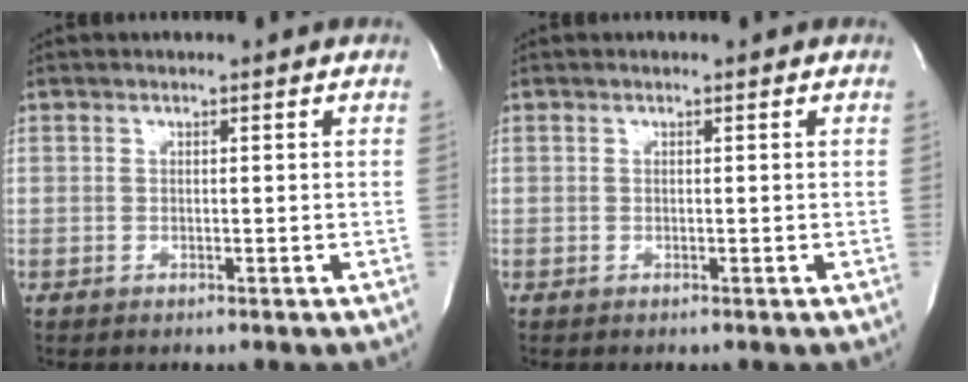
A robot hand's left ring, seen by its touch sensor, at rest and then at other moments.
{"total": 0.0}